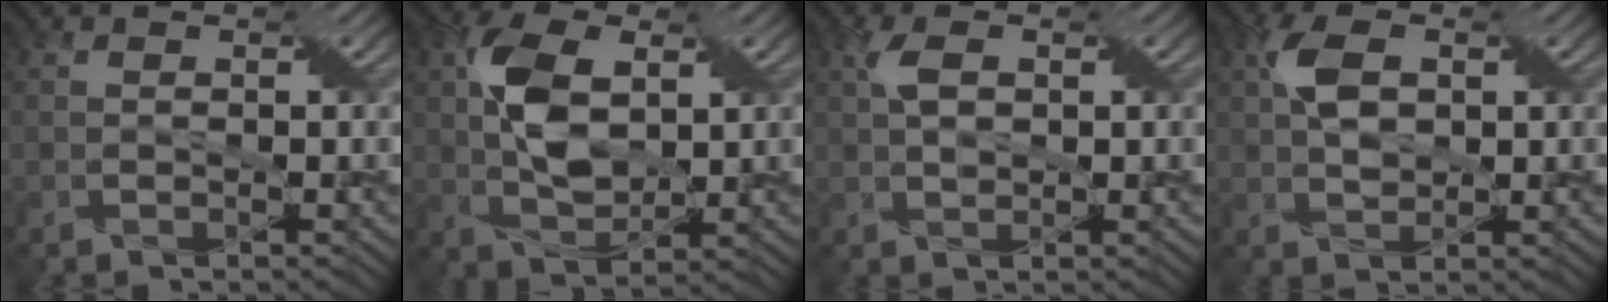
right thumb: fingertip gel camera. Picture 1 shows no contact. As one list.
[{"total": 8.2, "force": [1.8, 4.6, 6.5], "torque": [-0.142, 0.008, 0.035]}, {"total": 3.2, "force": [0.9, 1.5, 2.7], "torque": [-0.061, 0.008, 0.018]}, {"total": 5.1, "force": [1.3, 2.9, 3.9], "torque": [-0.089, 0.009, 0.025]}]